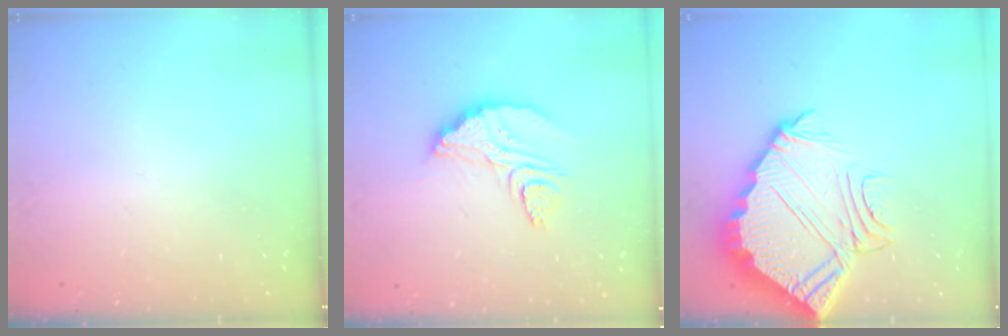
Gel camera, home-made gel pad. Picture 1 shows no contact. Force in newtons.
{"total": 11.0, "press": 11.0, "slide": 0.8}
{"total": 11.4, "press": 11.4, "slide": 0.9}